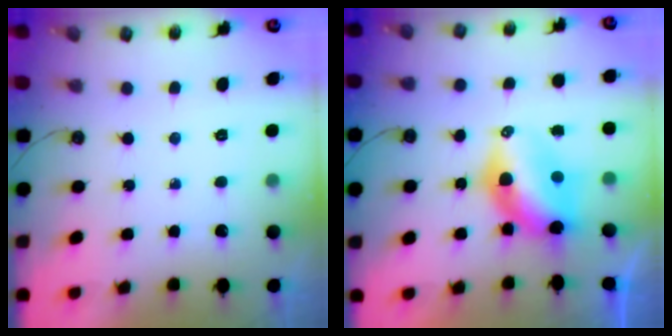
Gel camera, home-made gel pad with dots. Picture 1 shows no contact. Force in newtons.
{"total": 10.9, "press": 10.1, "slide": 4.1}